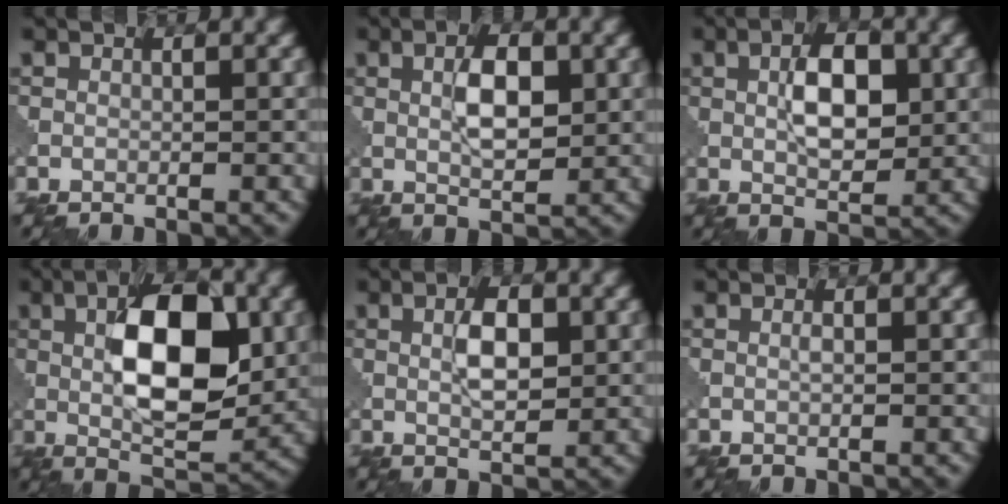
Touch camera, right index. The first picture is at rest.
{"total": 4.1, "force": [1.0, 1.7, 3.6], "torque": [-0.067, 0.001, 0.019]}
{"total": 5.1, "force": [1.0, 2.5, 4.3], "torque": [-0.072, 0.001, 0.018]}
{"total": 10.4, "force": [1.6, 4.6, 9.2], "torque": [-0.138, 0.009, 0.028]}
{"total": 3.5, "force": [0.9, 1.5, 3.1], "torque": [-0.058, 0.001, 0.017]}
{"total": 0.6, "force": [0.2, 0.0, 0.5], "torque": [-0.009, -0.001, 0.006]}